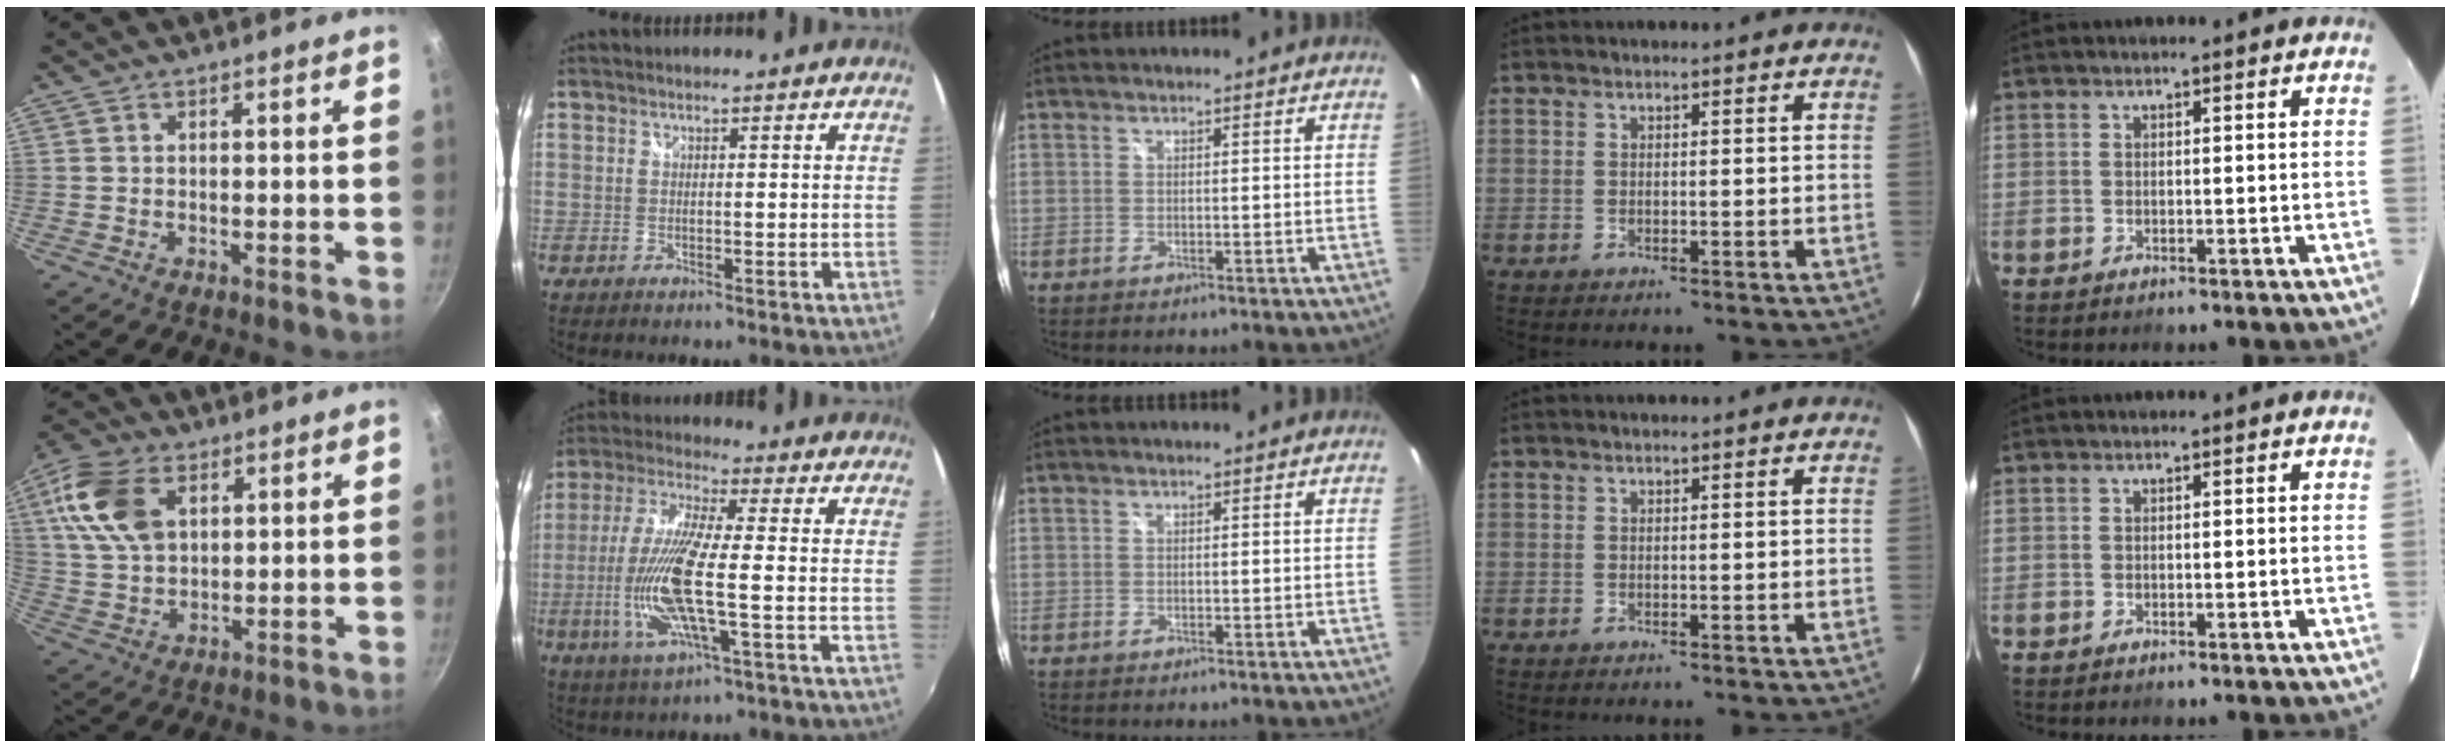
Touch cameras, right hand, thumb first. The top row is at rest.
{"thumb": {"total": 13.4, "force": [4.5, 8.6, 9.3], "torque": [-0.168, -0.004, 0.086]}, "index": {"total": 15.0, "force": [-3.1, 2.4, 14.5], "torque": [-0.297, -0.011, -0.056]}}